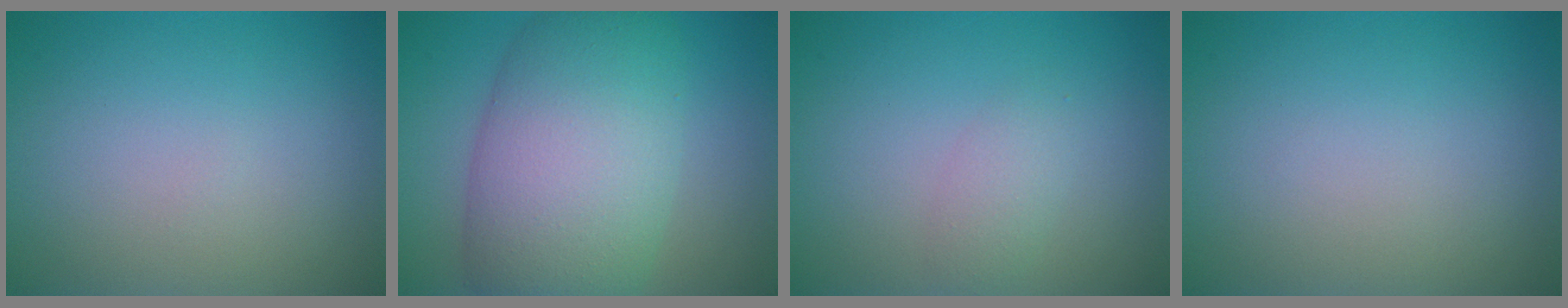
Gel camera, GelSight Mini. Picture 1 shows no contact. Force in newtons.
{"total": 11.3, "press": 11.3, "slide": 0.3}
{"total": 1.6, "press": 1.6, "slide": 0.0}
{"total": 0.0}